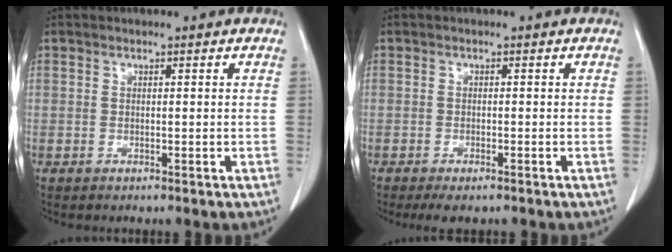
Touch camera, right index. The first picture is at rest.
{"total": 2.9, "force": [-2.2, 0.9, 1.7], "torque": [-0.027, -0.006, -0.030]}